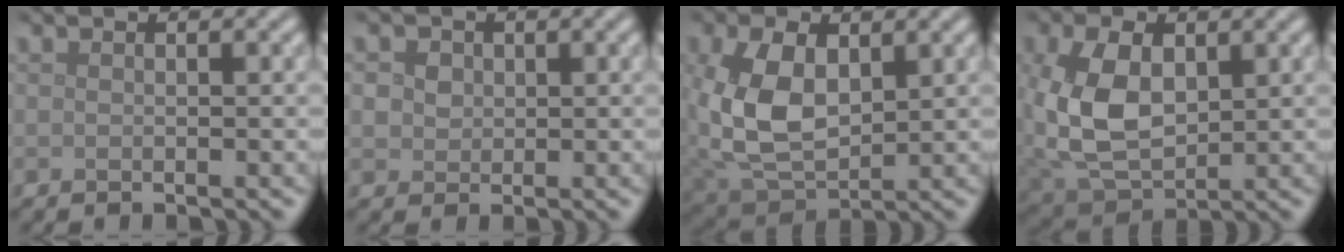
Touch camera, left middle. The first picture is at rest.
{"total": 3.7, "force": [1.5, 2.9, 1.8], "torque": [-0.031, 0.013, 0.016]}
{"total": 8.3, "force": [1.0, 5.2, 6.3], "torque": [-0.158, -0.006, 0.025]}
{"total": 8.5, "force": [0.8, 5.5, 6.4], "torque": [-0.163, -0.005, 0.022]}